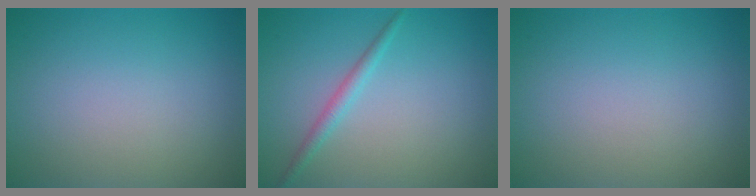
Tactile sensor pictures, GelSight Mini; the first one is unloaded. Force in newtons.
{"total": 1.5, "press": 1.5, "slide": 0.0}
{"total": 0.0}